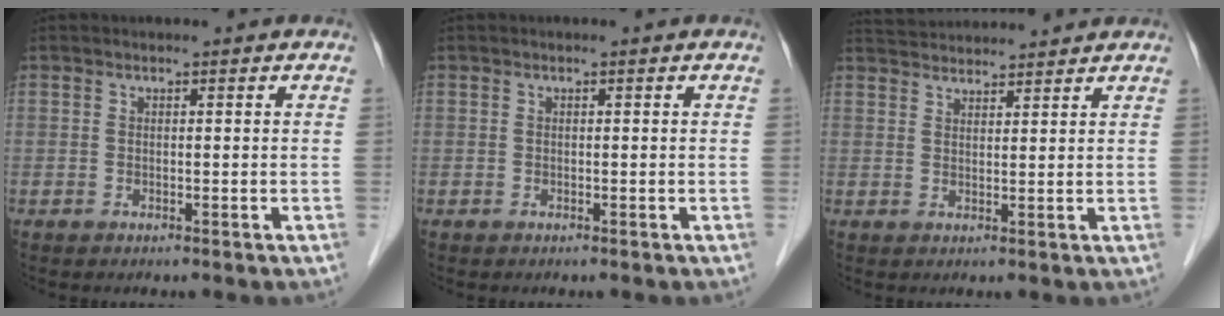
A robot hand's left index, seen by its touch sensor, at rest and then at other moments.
{"total": 0.0}
{"total": 8.4, "force": [8.2, 0.6, 1.7], "torque": [-0.037, 0.036, 0.127]}